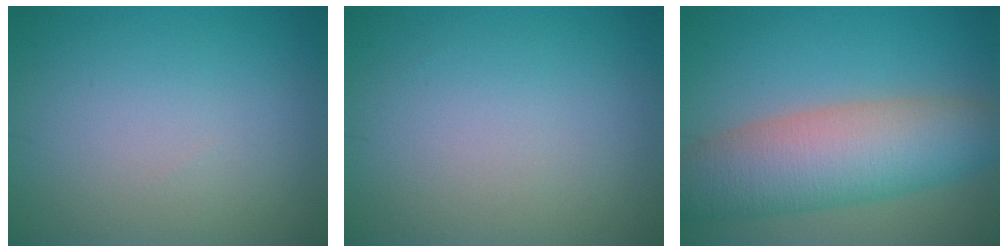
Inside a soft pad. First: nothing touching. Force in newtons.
{"total": 0.0}
{"total": 8.9, "press": 8.9, "slide": 0.5}